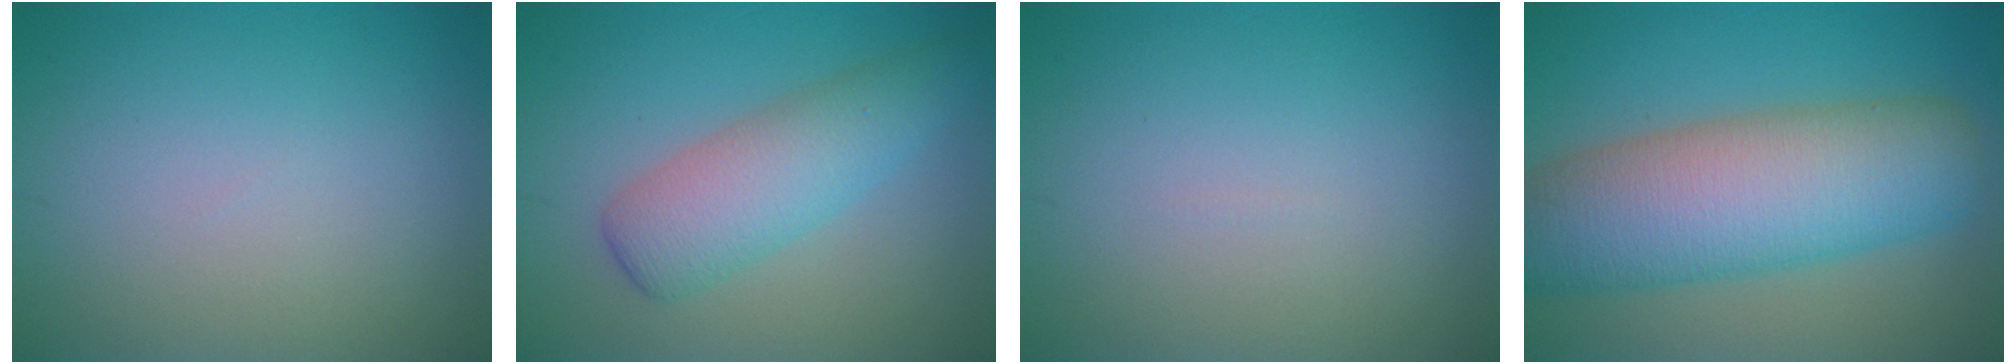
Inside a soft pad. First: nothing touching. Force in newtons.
{"total": 5.0, "press": 5.0, "slide": 0.3}
{"total": 0.0}
{"total": 11.0, "press": 11.0, "slide": 0.7}